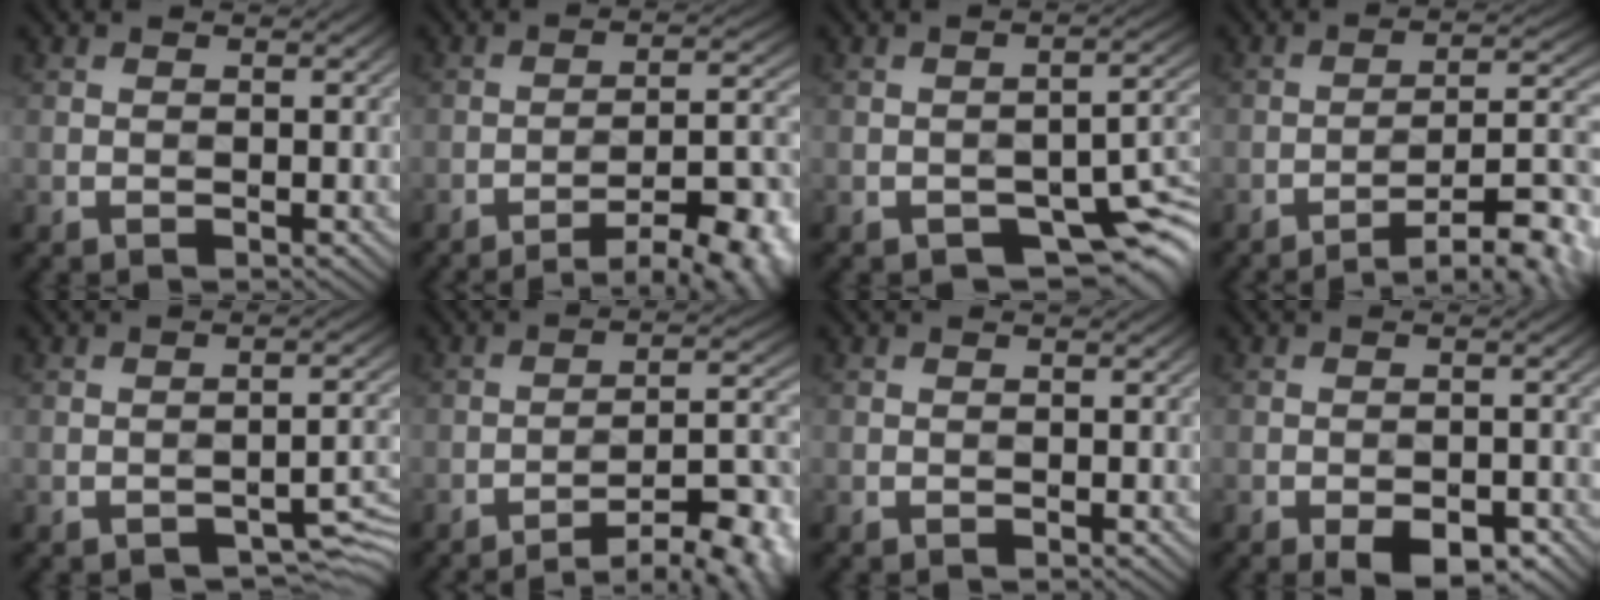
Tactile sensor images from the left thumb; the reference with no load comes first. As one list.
[{"total": 14.0, "force": [-9.7, 3.5, 9.5], "torque": [-0.123, 0.005, -0.132]}, {"total": 8.0, "force": [-4.6, 3.5, 5.6], "torque": [-0.070, -0.010, -0.067]}, {"total": 11.3, "force": [-7.2, 2.6, 8.2], "torque": [-0.130, 0.008, -0.107]}, {"total": 3.9, "force": [-2.7, 1.3, 2.5], "torque": [-0.030, 0.005, -0.032]}, {"total": 12.2, "force": [-8.6, 2.9, 8.1], "torque": [-0.118, 0.011, -0.123]}, {"total": 0.0}, {"total": 5.0, "force": [-3.2, 2.0, 3.2], "torque": [-0.049, 0.000, -0.042]}]